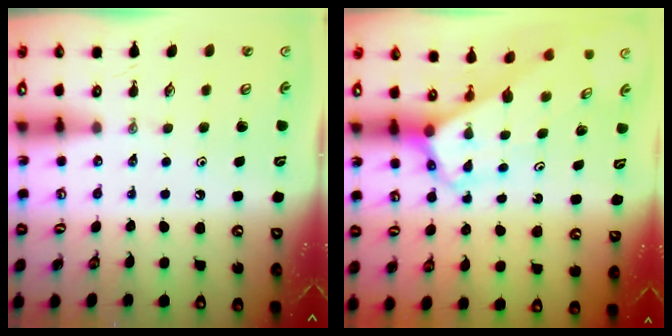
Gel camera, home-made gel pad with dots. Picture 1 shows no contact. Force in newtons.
{"total": 4.7, "press": 4.7, "slide": 0.4}